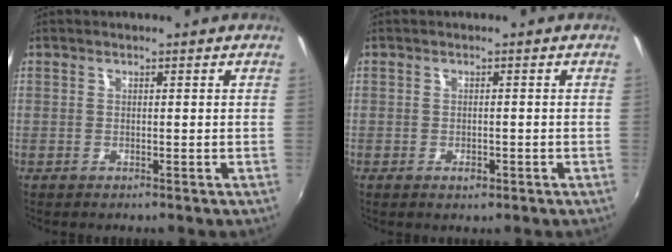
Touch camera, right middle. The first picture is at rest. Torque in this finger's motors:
{"motor_torque": [1.07, -1.07, 0.08, 0.05]}